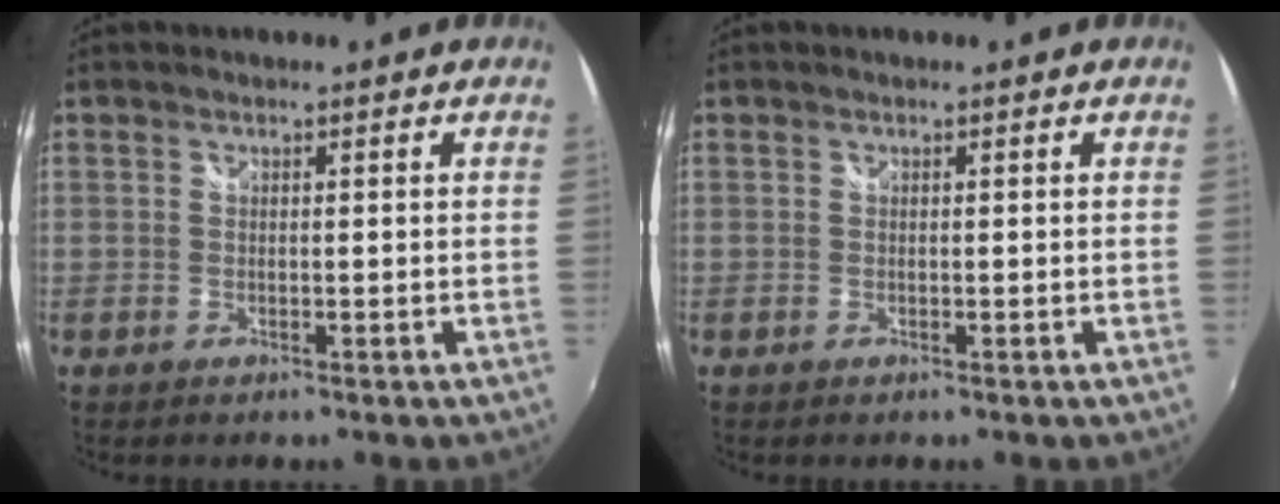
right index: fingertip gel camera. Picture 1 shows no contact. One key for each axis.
{"total": 0.0}